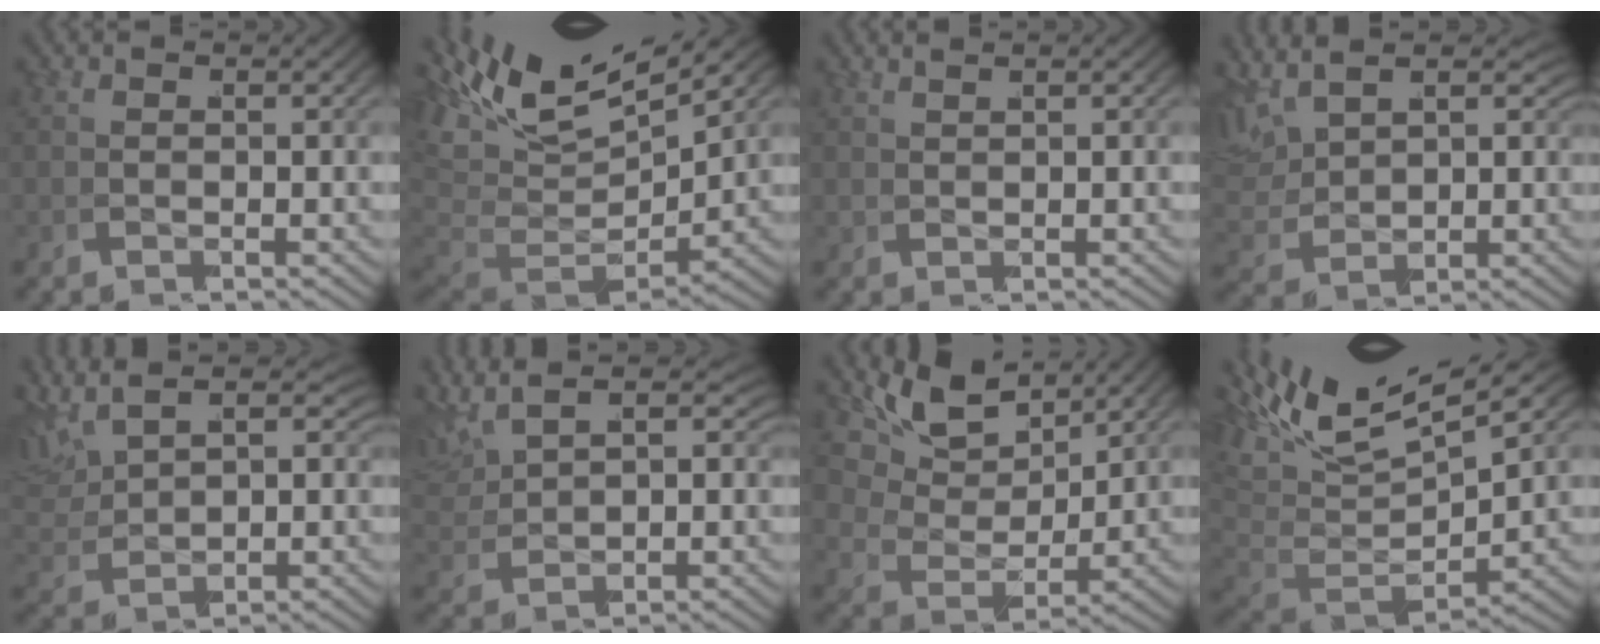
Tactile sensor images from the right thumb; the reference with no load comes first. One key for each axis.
{"total": 9.3, "fx": 1.2, "fy": 6.2, "fz": 6.9, "tx": -0.149, "ty": -0.031, "tz": 0.026}
{"total": 1.1, "fx": 1.0, "fy": -0.4, "fz": -0.2, "tx": 0.010, "ty": 0.007, "tz": 0.019}
{"total": 4.1, "fx": 2.6, "fy": 2.6, "fz": 1.8, "tx": -0.047, "ty": 0.006, "tz": 0.048}
{"total": 3.8, "fx": 2.7, "fy": 2.2, "fz": 1.5, "tx": -0.042, "ty": 0.007, "tz": 0.050}
{"total": 3.2, "fx": 2.6, "fy": 1.6, "fz": 1.1, "tx": -0.031, "ty": 0.007, "tz": 0.051}
{"total": 5.4, "fx": 2.8, "fy": 3.0, "fz": 3.4, "tx": -0.087, "ty": 0.001, "tz": 0.046}
{"total": 9.1, "fx": 2.1, "fy": 5.7, "fz": 6.7, "tx": -0.134, "ty": -0.019, "tz": 0.034}